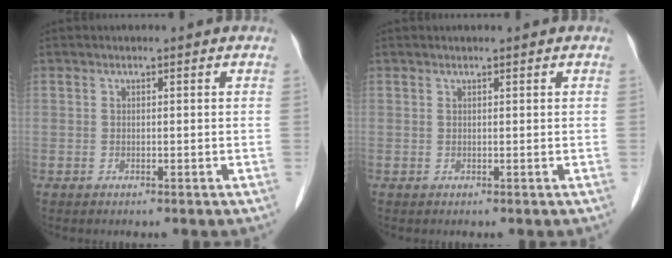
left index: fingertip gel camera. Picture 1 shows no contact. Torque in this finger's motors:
{"motor_torque": [-0.20, 0.01, 0.08, 0.01]}